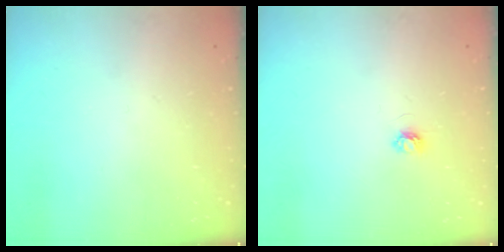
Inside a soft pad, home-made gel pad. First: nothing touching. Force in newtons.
{"total": 3.5, "press": 3.5, "slide": 0.4}